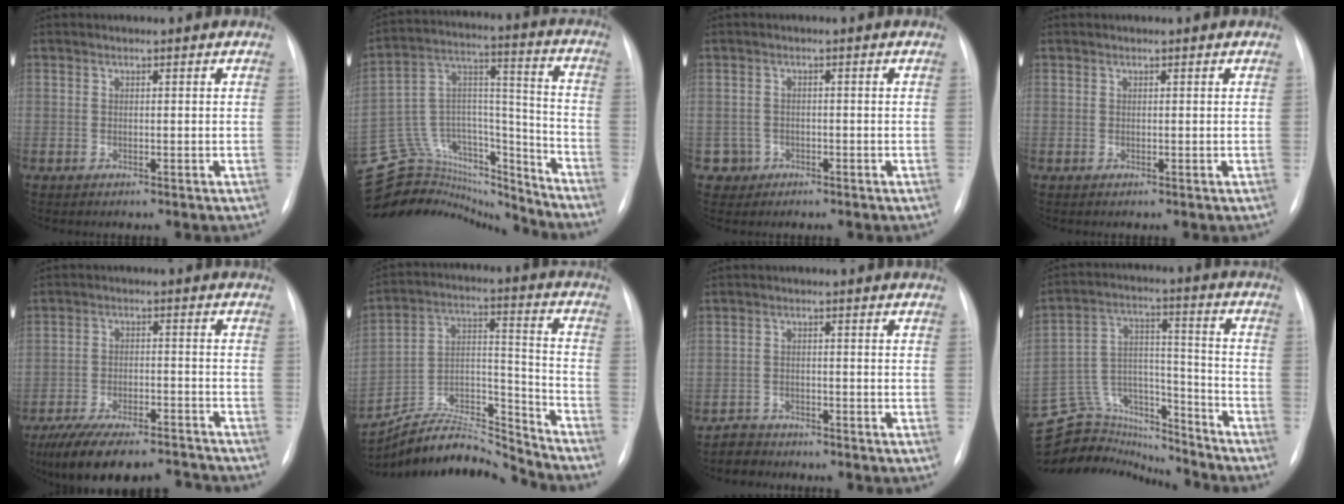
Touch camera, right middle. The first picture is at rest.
{"total": 26.8, "force": [-25.2, 6.9, 6.2], "torque": [-0.152, 0.039, -0.396]}
{"total": 2.5, "force": [-1.1, 2.2, -0.5], "torque": [0.015, 0.013, -0.020]}
{"total": 0.0}
{"total": 15.3, "force": [-13.4, 3.8, 6.2], "torque": [-0.116, 0.000, -0.206]}
{"total": 16.7, "force": [-16.6, 1.0, 1.5], "torque": [-0.028, 0.053, -0.285]}
{"total": 2.9, "force": [-2.6, 1.1, -0.8], "torque": [0.011, -0.001, -0.047]}
{"total": 20.0, "force": [-19.1, 5.2, 3.2], "torque": [-0.080, 0.053, -0.304]}